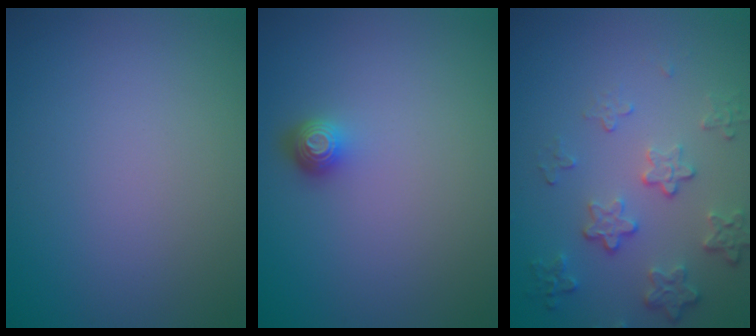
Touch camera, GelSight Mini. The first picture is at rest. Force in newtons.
{"total": 1.6, "press": 1.3, "slide": 1.0}
{"total": 4.2, "press": 3.1, "slide": 2.8}